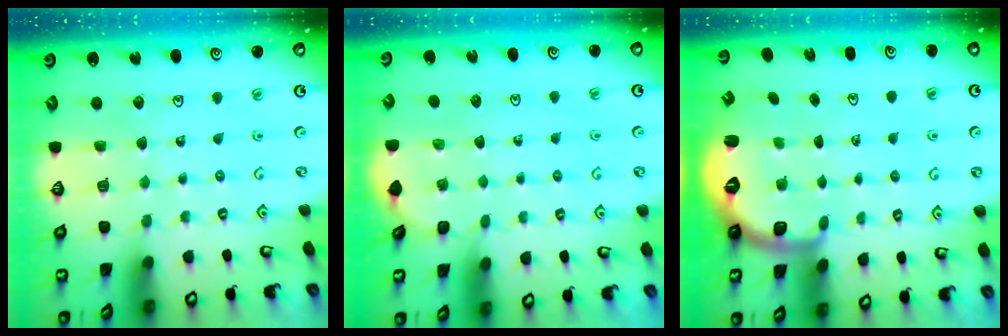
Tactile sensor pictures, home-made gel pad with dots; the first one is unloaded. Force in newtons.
{"total": 0.9, "press": 0.9, "slide": 0.1}
{"total": 2.4, "press": 1.8, "slide": 1.6}